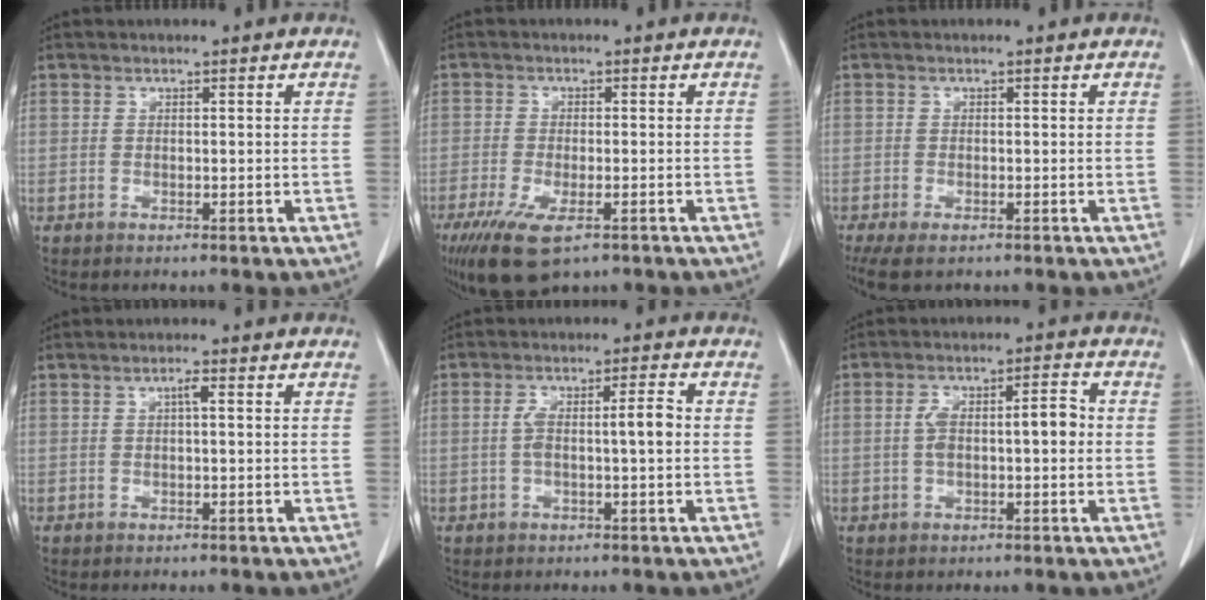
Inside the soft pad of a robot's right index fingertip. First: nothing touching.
{"total": 8.9, "force": [-5.4, 2.9, 6.4], "torque": [-0.112, -0.021, -0.086]}
{"total": 5.7, "force": [-4.0, 2.1, 3.4], "torque": [-0.064, -0.016, -0.065]}
{"total": 1.4, "force": [0.3, 0.2, 1.3], "torque": [-0.025, 0.004, 0.005]}
{"total": 5.4, "force": [-0.2, 0.9, 5.3], "torque": [-0.105, 0.021, -0.002]}
{"total": 6.8, "force": [-0.1, 2.2, 6.4], "torque": [-0.124, 0.031, -0.002]}